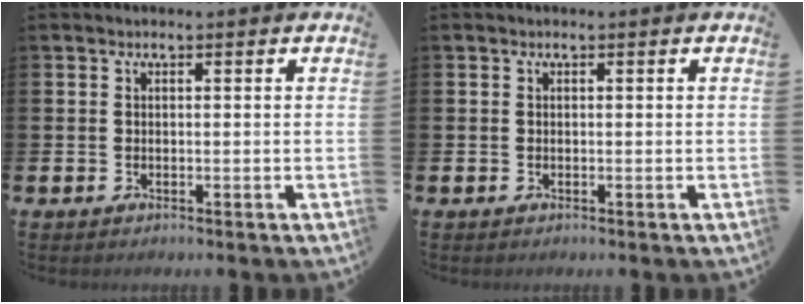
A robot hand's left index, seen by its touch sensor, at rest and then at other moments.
{"total": 0.0}